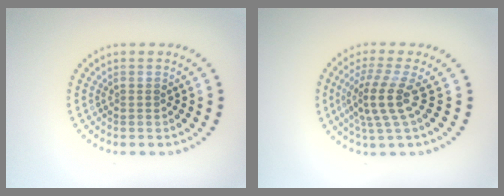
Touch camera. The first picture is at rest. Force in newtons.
{"total": 3.7, "press": 2.7, "slide": 2.5}